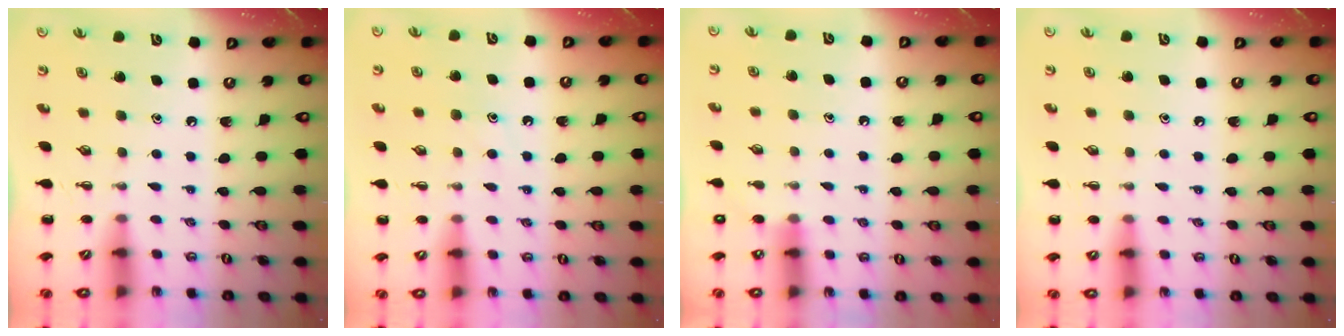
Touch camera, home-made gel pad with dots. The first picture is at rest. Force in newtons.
{"total": 6.7, "press": 6.6, "slide": 1.0}
{"total": 4.8, "press": 4.5, "slide": 1.6}
{"total": 6.1, "press": 5.7, "slide": 2.2}